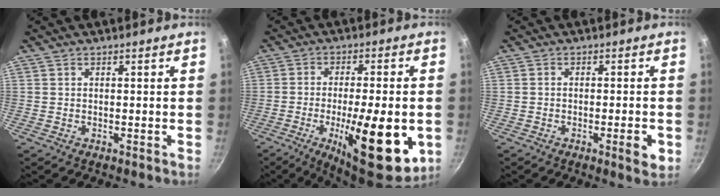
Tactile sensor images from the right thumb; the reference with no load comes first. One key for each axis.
{"total": 19.4, "fx": -5.5, "fy": 6.1, "fz": 17.6, "tx": -0.246, "ty": 0.009, "tz": -0.074}
{"total": 4.1, "fx": -1.5, "fy": 1.0, "fz": 3.7, "tx": -0.052, "ty": 0.006, "tz": -0.020}